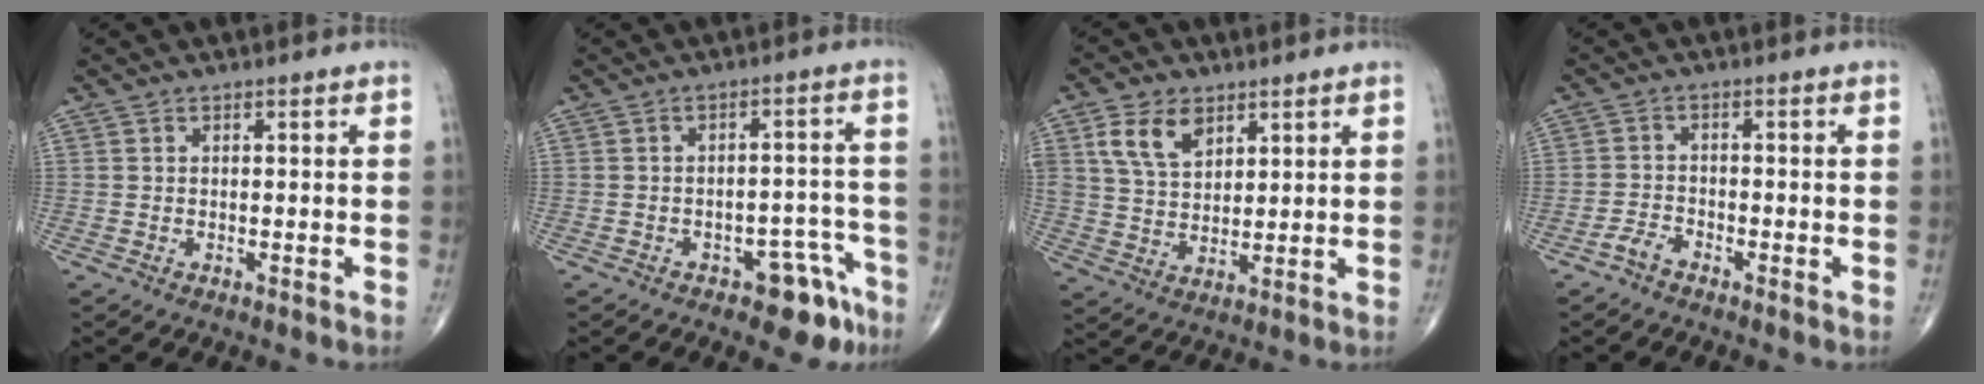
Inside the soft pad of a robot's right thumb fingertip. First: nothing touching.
{"total": 7.8, "force": [-5.1, 3.8, 4.6], "torque": [-0.024, 0.046, -0.063]}
{"total": 8.8, "force": [4.4, 5.6, 5.2], "torque": [-0.081, -0.016, 0.087]}
{"total": 2.3, "force": [-1.9, 0.7, 0.9], "torque": [-0.020, 0.004, -0.043]}